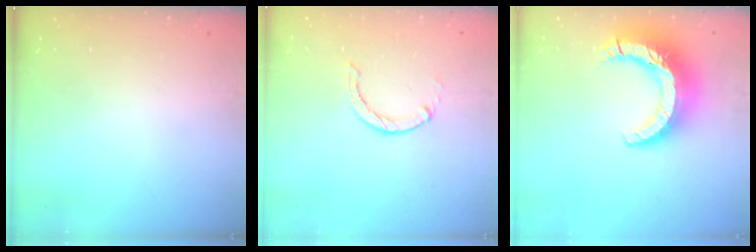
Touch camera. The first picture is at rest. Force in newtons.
{"total": 0.0}
{"total": 16.1, "press": 16.0, "slide": 1.5}